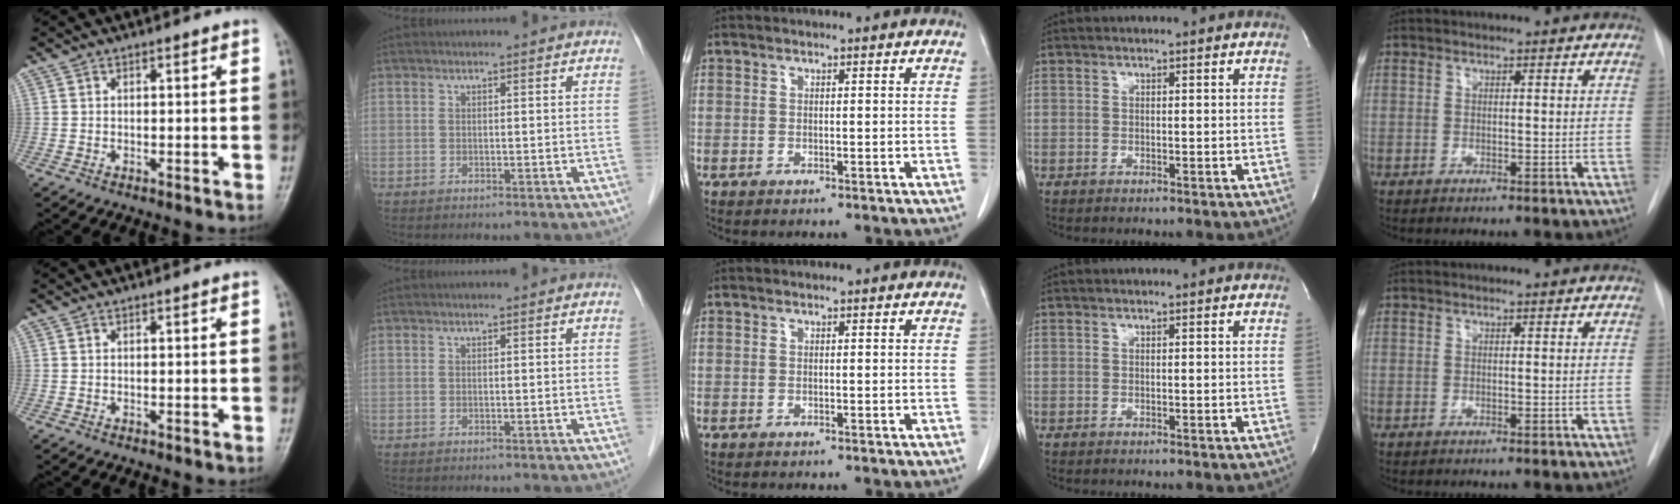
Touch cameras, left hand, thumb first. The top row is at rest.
{}